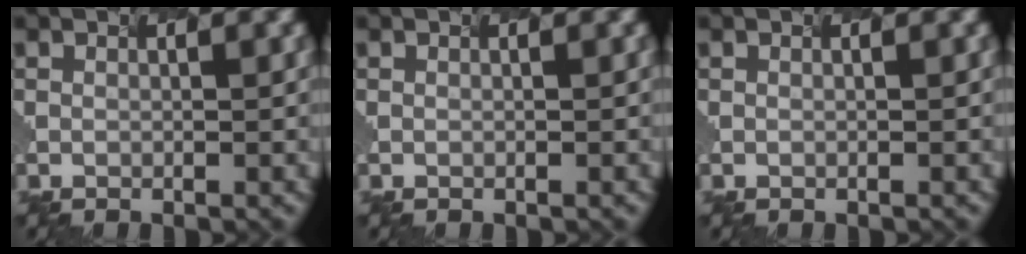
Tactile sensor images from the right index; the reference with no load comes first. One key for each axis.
{"total": 0.0}
{"total": 0.0}